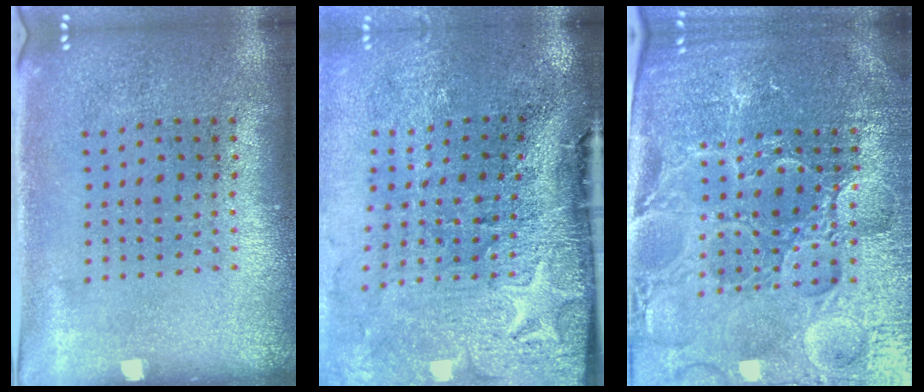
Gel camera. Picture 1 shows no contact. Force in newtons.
{"total": 5.0, "press": 4.0, "slide": 3.1}
{"total": 5.8, "press": 5.3, "slide": 2.2}